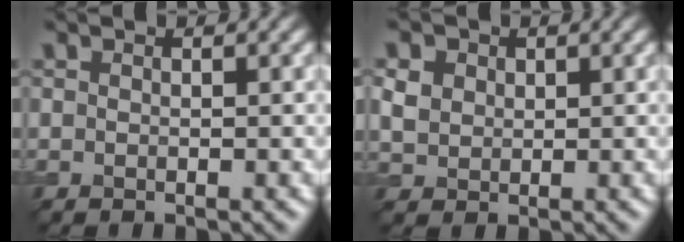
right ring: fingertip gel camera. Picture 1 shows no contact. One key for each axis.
{"total": 2.7, "fx": 1.0, "fy": 2.2, "fz": 1.2, "tx": -0.031, "ty": 0.003, "tz": 0.016}